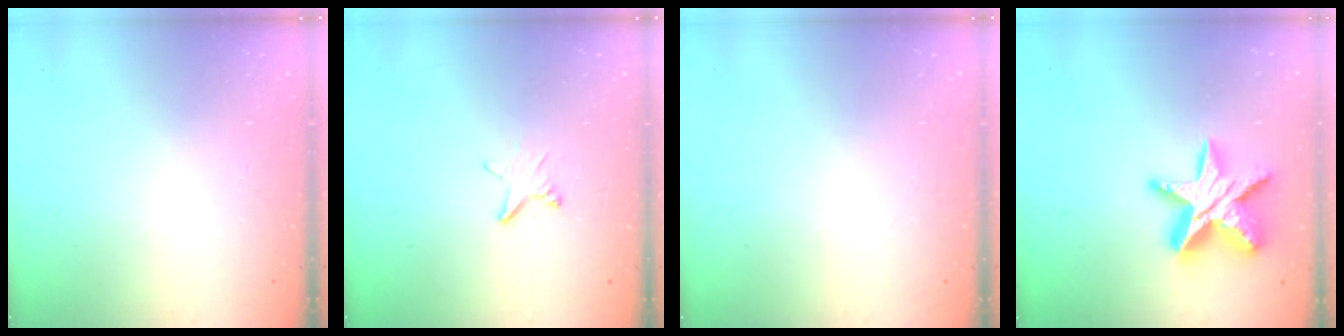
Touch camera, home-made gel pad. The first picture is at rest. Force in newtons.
{"total": 3.8, "press": 3.7, "slide": 0.3}
{"total": 0.0}
{"total": 16.7, "press": 16.6, "slide": 1.2}